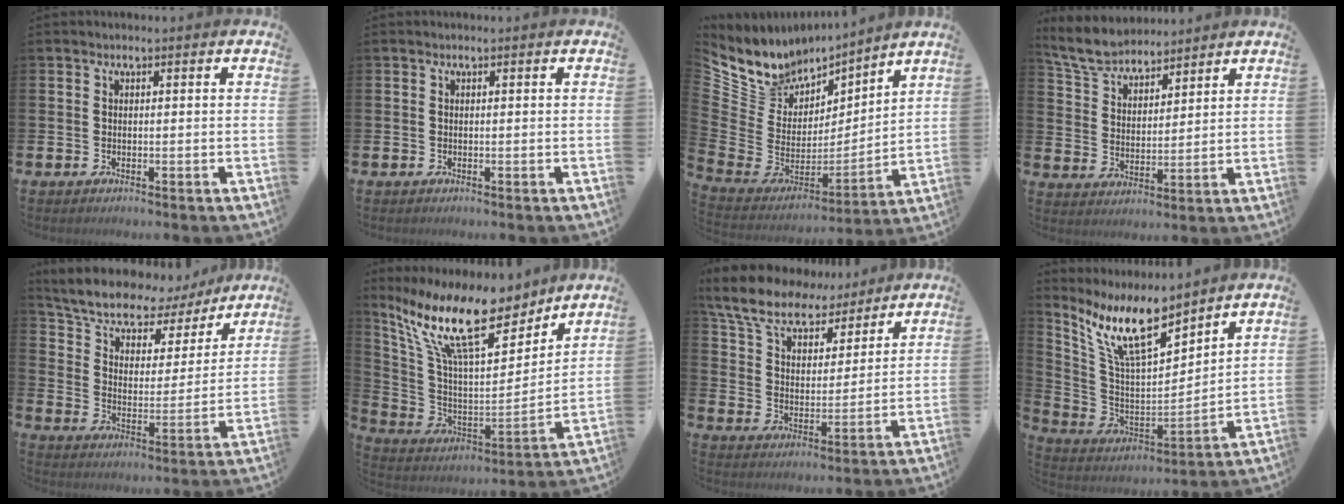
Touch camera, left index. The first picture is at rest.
{"total": 0.0}
{"total": 8.4, "force": [7.5, 3.7, -0.8], "torque": [-0.045, -0.070, 0.141]}
{"total": 6.6, "force": [6.2, 1.8, 1.3], "torque": [-0.053, -0.026, 0.115]}
{"total": 8.2, "force": [7.2, 3.2, 2.2], "torque": [-0.074, -0.053, 0.122]}
{"total": 15.2, "force": [11.8, 4.4, 8.5], "torque": [-0.201, -0.072, 0.208]}
{"total": 8.7, "force": [7.8, 3.0, 2.4], "torque": [-0.087, -0.050, 0.139]}
{"total": 11.6, "force": [9.2, 3.2, 6.4], "torque": [-0.158, -0.050, 0.163]}